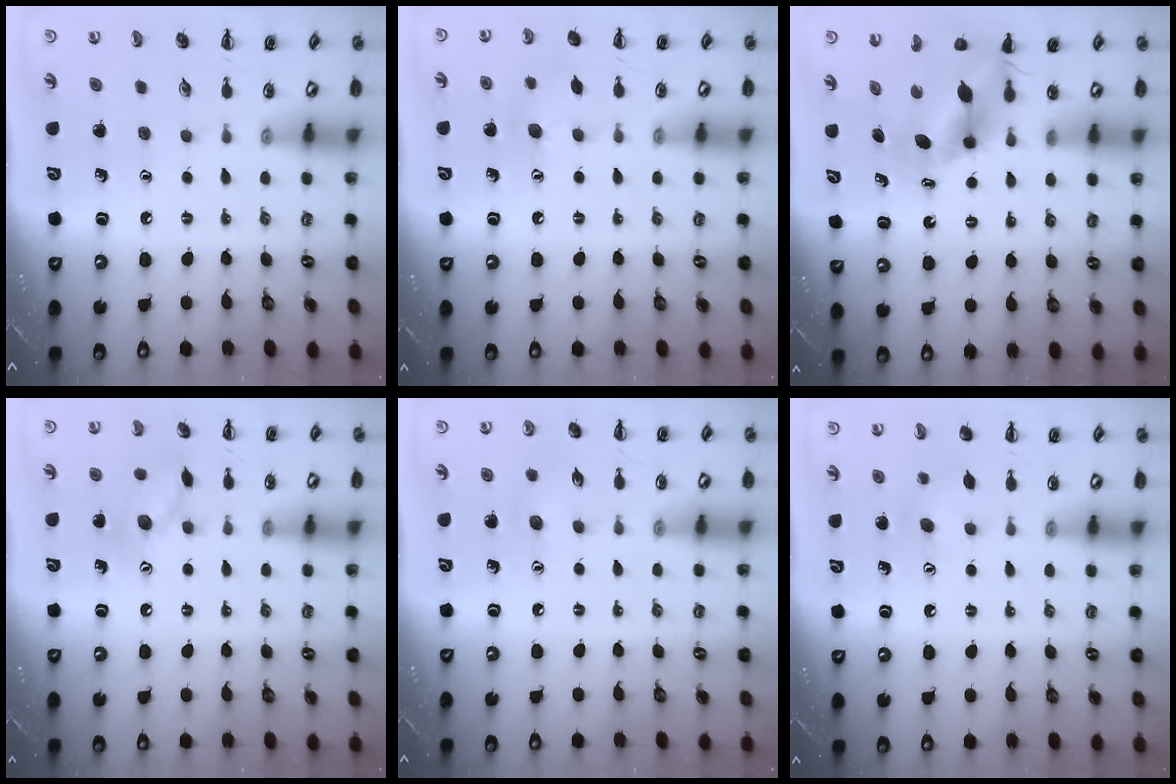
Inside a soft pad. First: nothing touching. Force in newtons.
{"total": 6.6, "press": 6.5, "slide": 1.5}
{"total": 6.7, "press": 6.7, "slide": 0.9}
{"total": 10.0, "press": 10.0, "slide": 0.5}
{"total": 5.6, "press": 5.5, "slide": 1.4}
{"total": 4.6, "press": 4.5, "slide": 1.2}